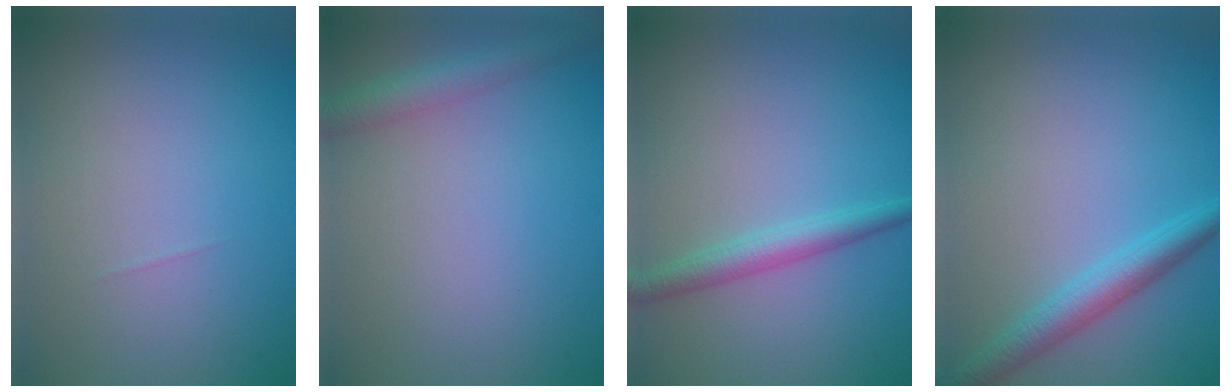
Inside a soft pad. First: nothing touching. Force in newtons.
{"total": 2.7, "press": 2.7, "slide": 0.1}
{"total": 2.6, "press": 2.6, "slide": 0.1}
{"total": 3.4, "press": 3.4, "slide": 0.1}